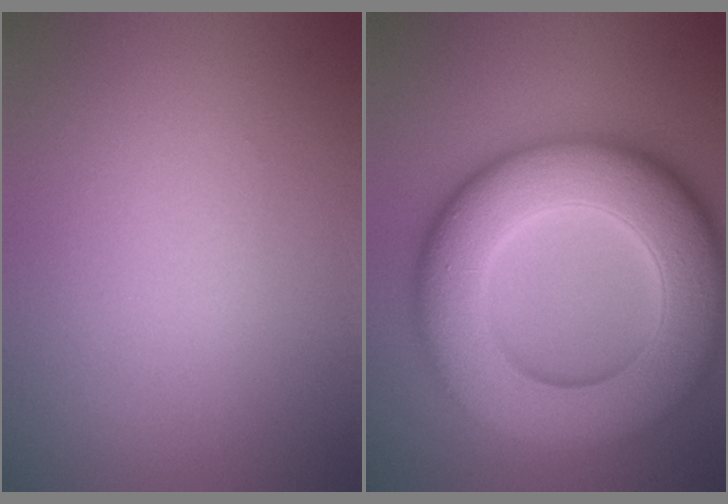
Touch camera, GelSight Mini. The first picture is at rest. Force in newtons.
{"total": 14.6, "press": 14.6, "slide": 0.3}